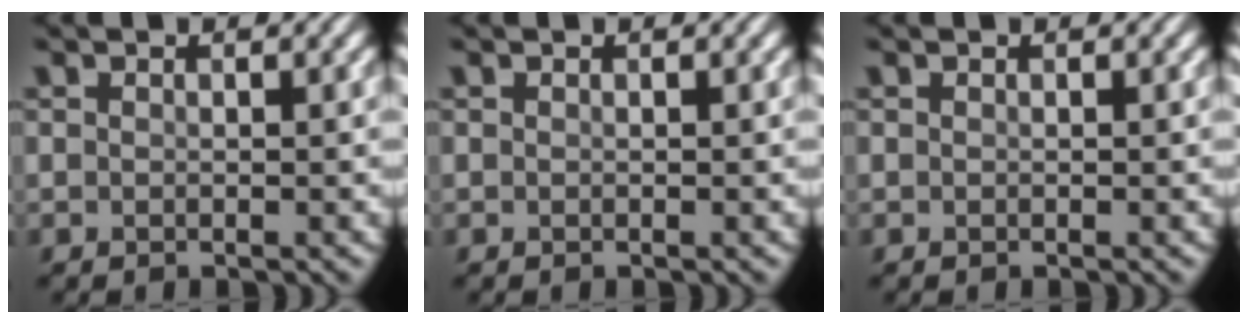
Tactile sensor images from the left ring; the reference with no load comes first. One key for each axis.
{"total": 0.0}
{"total": 0.0}